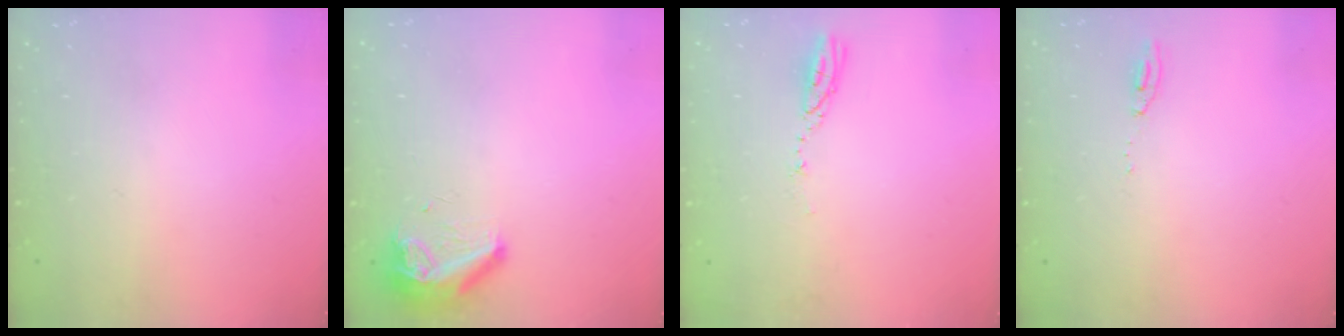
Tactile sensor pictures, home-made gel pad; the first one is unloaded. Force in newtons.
{"total": 8.3, "press": 8.3, "slide": 0.9}
{"total": 3.5, "press": 3.5, "slide": 0.3}
{"total": 4.8, "press": 4.8, "slide": 0.6}